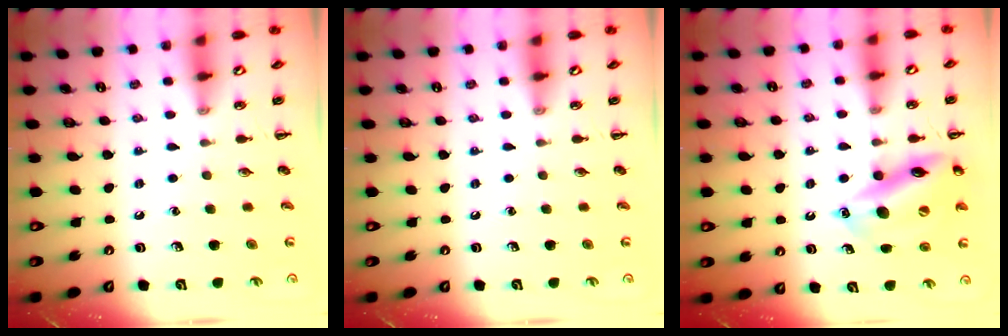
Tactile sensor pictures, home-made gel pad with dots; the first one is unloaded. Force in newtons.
{"total": 0.0}
{"total": 16.3, "press": 16.1, "slide": 2.2}